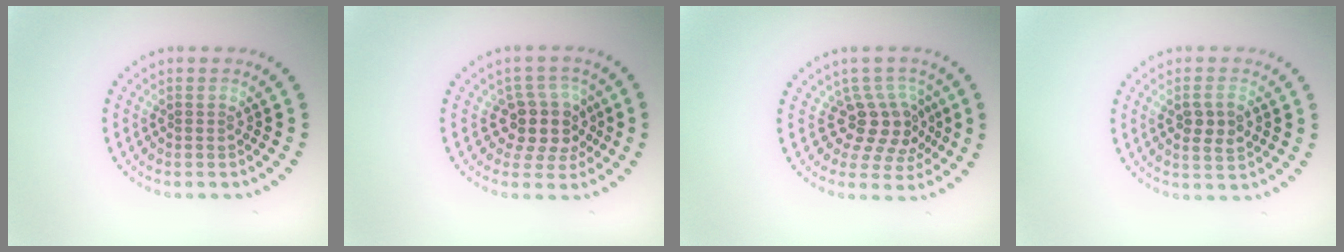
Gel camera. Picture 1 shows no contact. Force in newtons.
{"total": 3.8, "press": 3.2, "slide": 2.1}
{"total": 3.8, "press": 3.0, "slide": 2.3}
{"total": 2.5, "press": 2.4, "slide": 0.4}